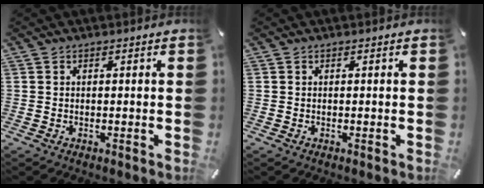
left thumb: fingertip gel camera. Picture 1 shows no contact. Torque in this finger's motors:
{"motor_torque": [0.00, 0.00, 0.00, 0.00, 0.00]}